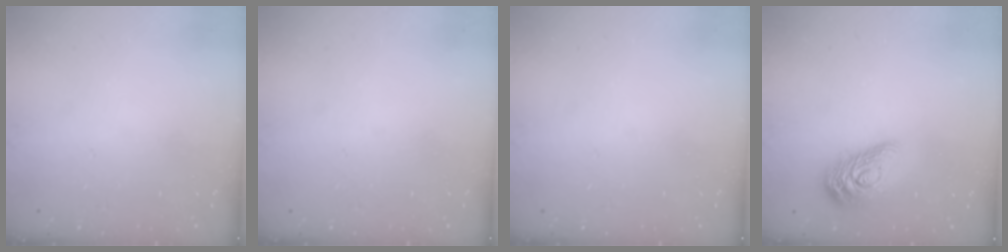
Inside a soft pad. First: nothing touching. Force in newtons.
{"total": 0.0}
{"total": 0.0}
{"total": 13.8, "press": 13.8, "slide": 0.7}